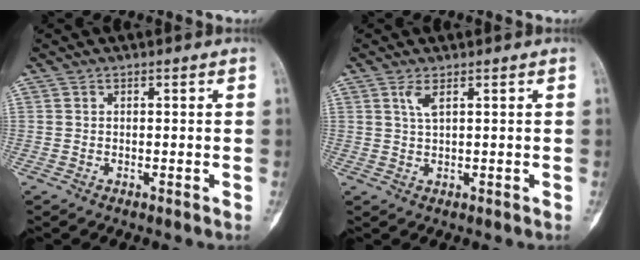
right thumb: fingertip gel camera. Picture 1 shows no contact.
{"total": 2.2, "force": [1.2, 0.4, 1.8], "torque": [-0.041, -0.003, 0.029]}